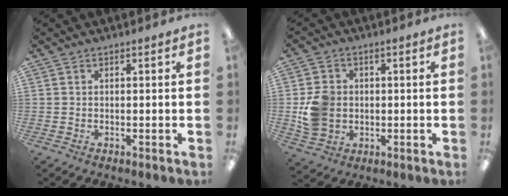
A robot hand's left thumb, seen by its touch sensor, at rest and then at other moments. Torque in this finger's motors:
{"motor_torque": [1.17, 1.20, 0.42, -0.51, 0.19]}